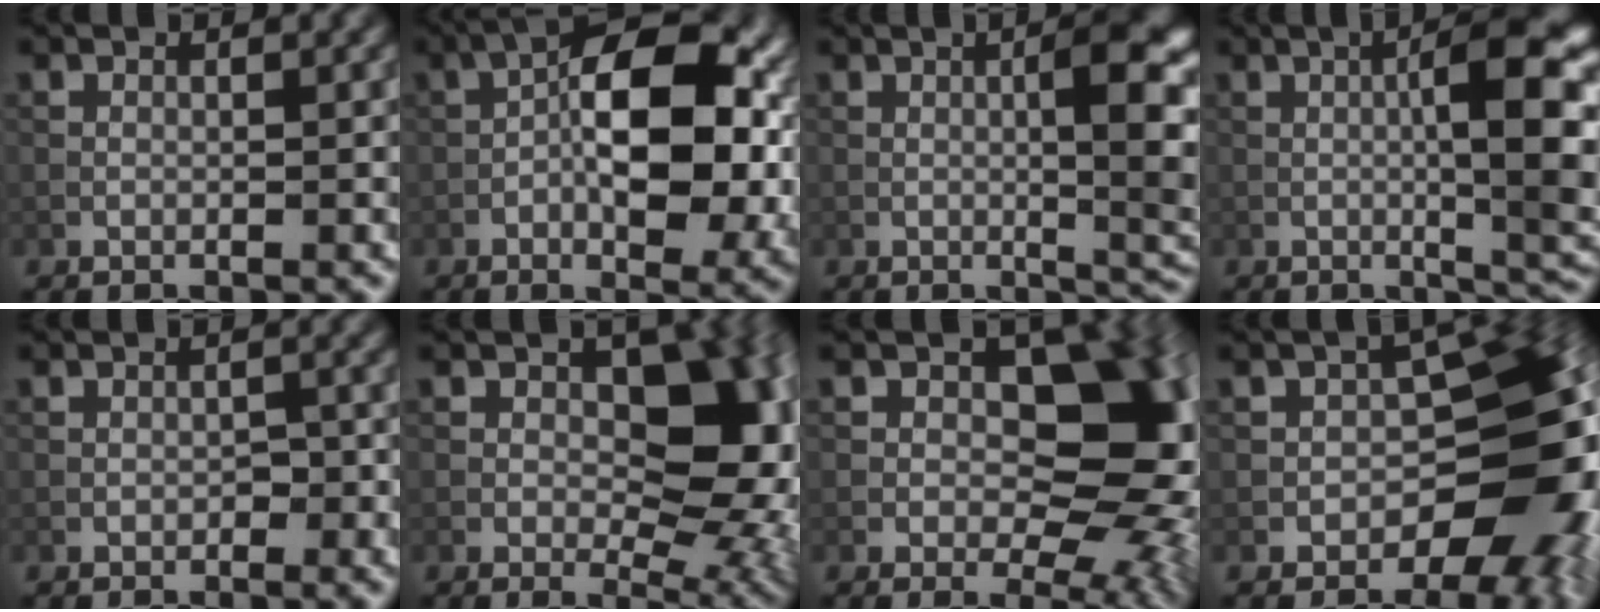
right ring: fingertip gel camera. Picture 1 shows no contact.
{"total": 10.9, "force": [-1.2, 5.0, 9.5], "torque": [-0.134, 0.010, -0.023]}
{"total": 8.7, "force": [-1.1, 3.2, 8.0], "torque": [-0.081, 0.004, -0.015]}
{"total": 9.5, "force": [-1.6, 2.3, 9.1], "torque": [-0.110, 0.003, -0.017]}
{"total": 1.0, "force": [-0.6, 0.6, 0.5], "torque": [-0.007, 0.006, -0.008]}
{"total": 13.3, "force": [0.5, 8.7, 10.1], "torque": [-0.074, 0.008, 0.011]}
{"total": 14.6, "force": [0.1, 10.1, 10.6], "torque": [-0.066, 0.016, -0.008]}
{"total": 10.5, "force": [-4.1, 7.1, 6.6], "torque": [-0.021, 0.017, -0.060]}